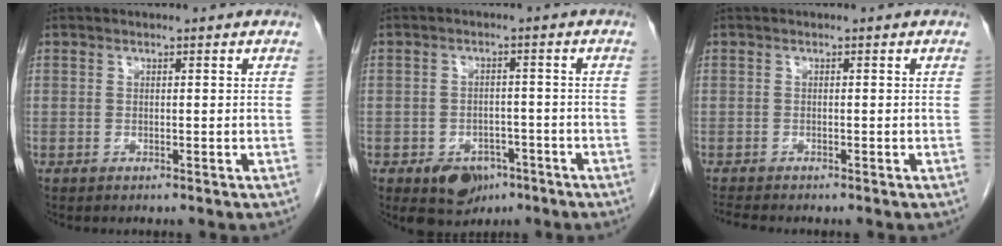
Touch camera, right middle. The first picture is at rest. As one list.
[{"total": 6.0, "force": [-3.6, 3.9, 2.6], "torque": [-0.033, 0.004, -0.045]}, {"total": 1.4, "force": [-1.4, -0.2, 0.2], "torque": [-0.011, -0.007, -0.028]}]